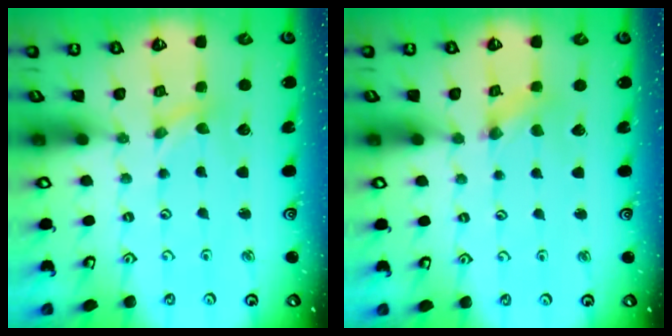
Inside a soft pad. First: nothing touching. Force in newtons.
{"total": 0.7, "press": 0.6, "slide": 0.3}